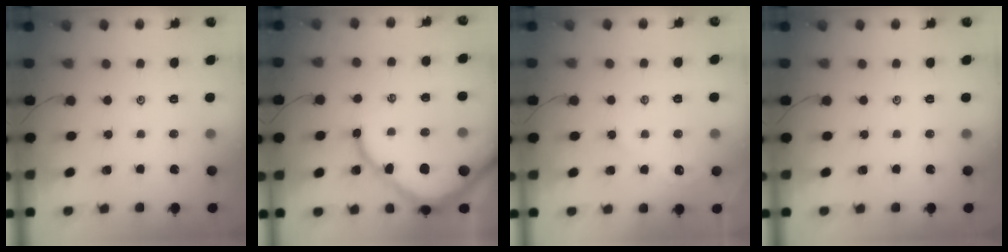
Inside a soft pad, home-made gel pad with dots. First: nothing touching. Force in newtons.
{"total": 13.2, "press": 13.1, "slide": 1.3}
{"total": 2.2, "press": 2.2, "slide": 0.4}
{"total": 0.0}